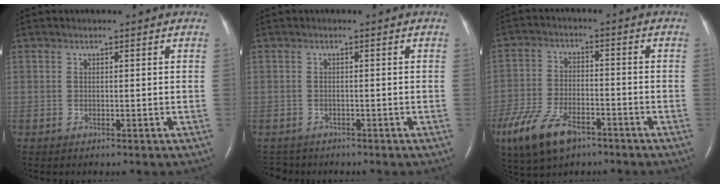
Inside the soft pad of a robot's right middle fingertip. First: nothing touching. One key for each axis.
{"total": 2.3, "fx": -2.1, "fy": 1.0, "fz": -0.3, "tx": -0.003, "ty": -0.004, "tz": -0.033}
{"total": 11.7, "fx": -7.2, "fy": 5.2, "fz": 7.6, "tx": -0.163, "ty": -0.012, "tz": -0.128}